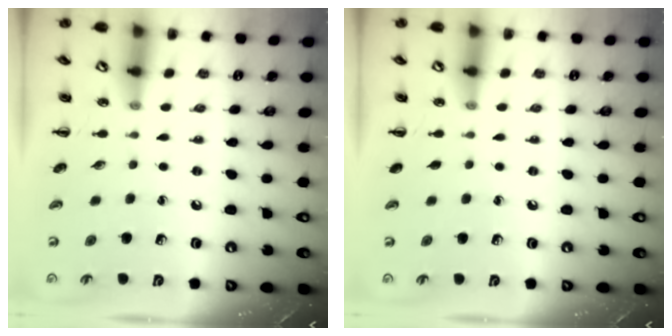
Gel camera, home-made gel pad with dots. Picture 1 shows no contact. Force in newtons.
{"total": 0.0}